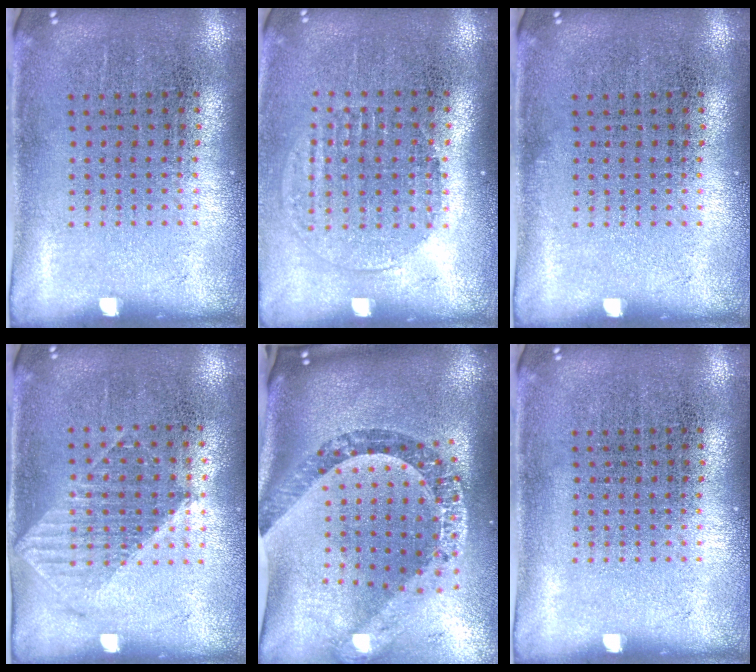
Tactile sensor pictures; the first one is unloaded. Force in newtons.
{"total": 1.3, "press": 1.1, "slide": 0.5}
{"total": 0.0}
{"total": 1.1, "press": 1.0, "slide": 0.3}
{"total": 2.8, "press": 2.1, "slide": 1.8}
{"total": 0.0}